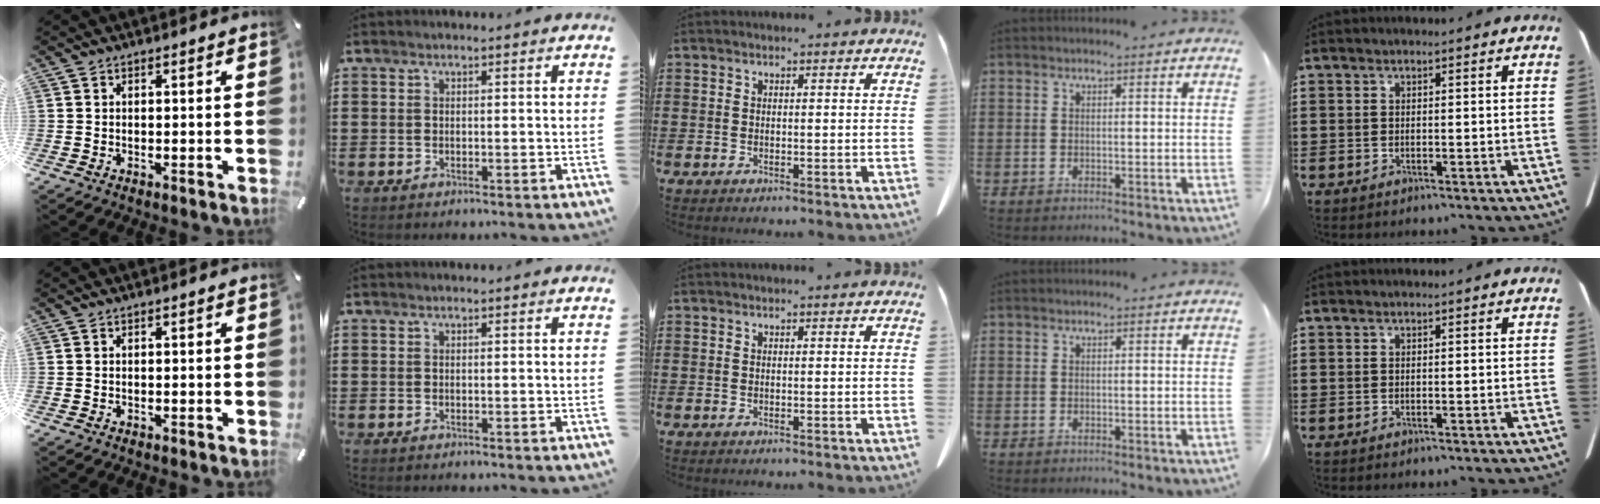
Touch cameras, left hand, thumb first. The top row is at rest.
{}